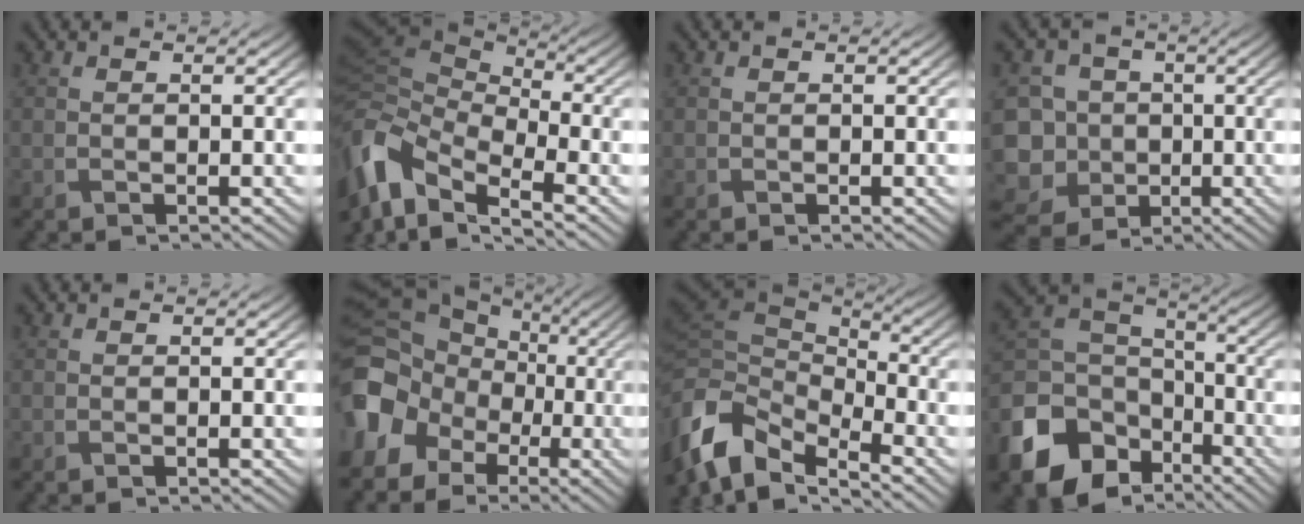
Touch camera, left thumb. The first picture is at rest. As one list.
[{"total": 11.6, "force": [-5.5, 6.8, 7.7], "torque": [-0.220, -0.014, -0.104]}, {"total": 0.0}, {"total": 11.5, "force": [-3.2, 10.5, 3.2], "torque": [-0.127, -0.019, -0.080]}, {"total": 0.0}, {"total": 16.0, "force": [-3.0, 14.2, 6.8], "torque": [-0.198, -0.032, -0.095]}, {"total": 12.3, "force": [-6.7, 7.2, 7.4], "torque": [-0.192, -0.023, -0.121]}, {"total": 15.2, "force": [-7.9, 11.0, 7.0], "torque": [-0.222, -0.047, -0.141]}]